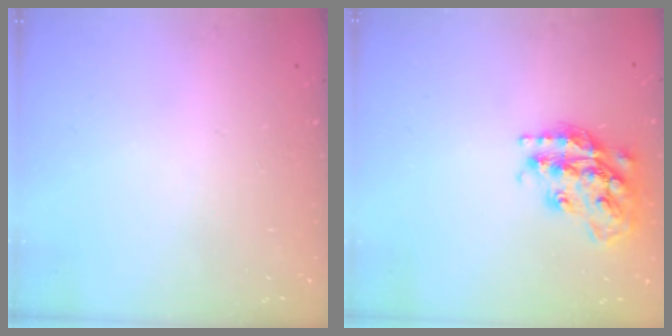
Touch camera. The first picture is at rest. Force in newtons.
{"total": 18.6, "press": 18.5, "slide": 1.5}